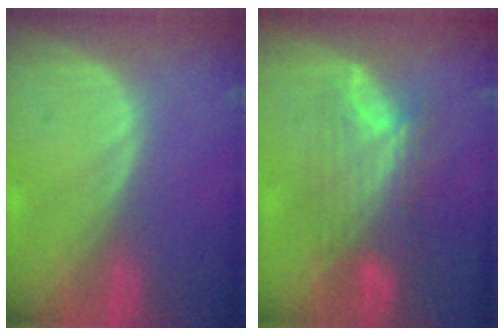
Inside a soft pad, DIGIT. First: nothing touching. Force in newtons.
{"total": 7.6, "press": 7.3, "slide": 2.3}